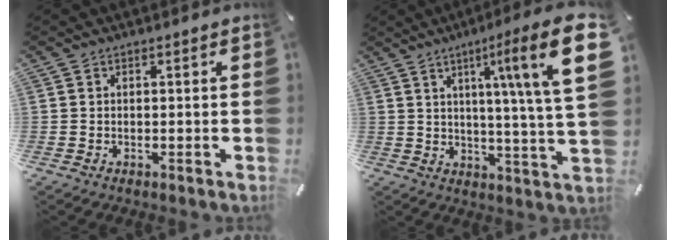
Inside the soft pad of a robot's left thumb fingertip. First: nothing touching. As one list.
[{"total": 19.5, "force": [7.5, 1.5, 17.9], "torque": [-0.264, -0.045, 0.090]}]